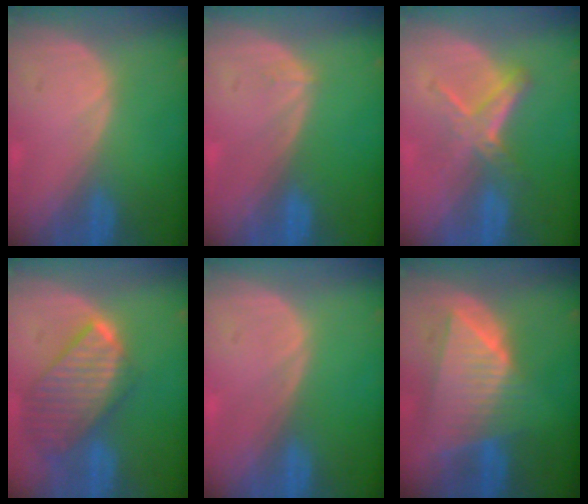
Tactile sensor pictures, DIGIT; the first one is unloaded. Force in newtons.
{"total": 0.5, "press": 0.5, "slide": 0.2}
{"total": 5.0, "press": 4.9, "slide": 0.8}
{"total": 9.7, "press": 8.4, "slide": 4.9}
{"total": 0.0}
{"total": 9.0, "press": 8.1, "slide": 3.9}